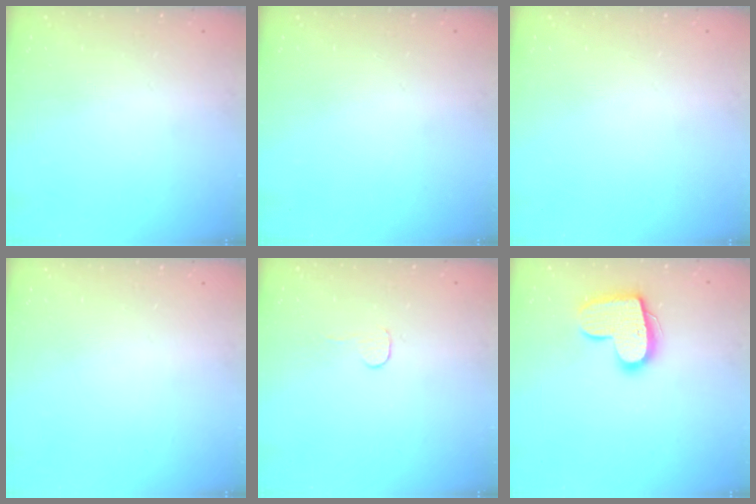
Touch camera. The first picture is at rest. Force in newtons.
{"total": 0.0}
{"total": 0.0}
{"total": 0.0}
{"total": 3.0, "press": 3.0, "slide": 0.3}
{"total": 14.9, "press": 14.9, "slide": 1.0}